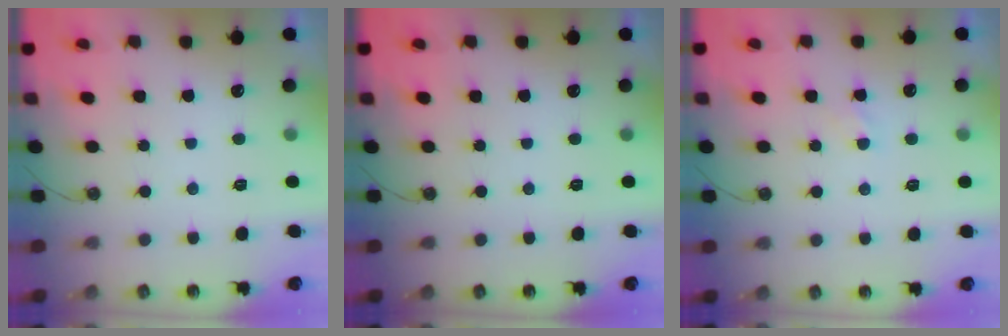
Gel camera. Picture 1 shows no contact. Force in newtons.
{"total": 0.0}
{"total": 2.7, "press": 2.6, "slide": 0.4}